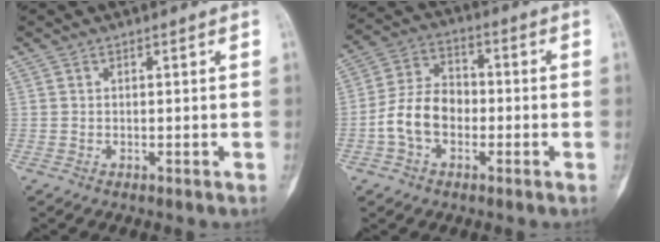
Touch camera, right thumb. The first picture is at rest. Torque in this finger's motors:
{"motor_torque": [1.18, 1.15, 0.57, -0.53, 0.04]}